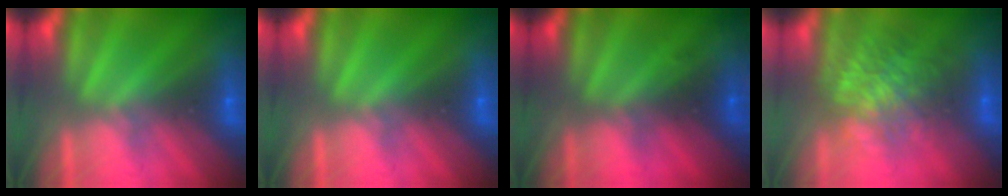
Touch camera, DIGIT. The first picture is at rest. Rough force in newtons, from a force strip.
{"total": 0.0}
{"total": 5.9}
{"total": 7.2}